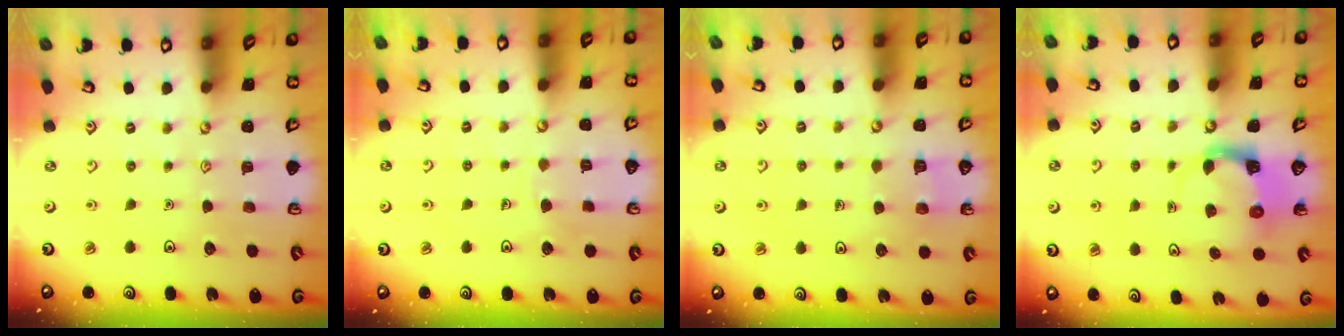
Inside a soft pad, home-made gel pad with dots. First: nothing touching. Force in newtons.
{"total": 3.8, "press": 3.8, "slide": 0.3}
{"total": 4.7, "press": 4.7, "slide": 0.4}
{"total": 3.9, "press": 3.9, "slide": 0.6}